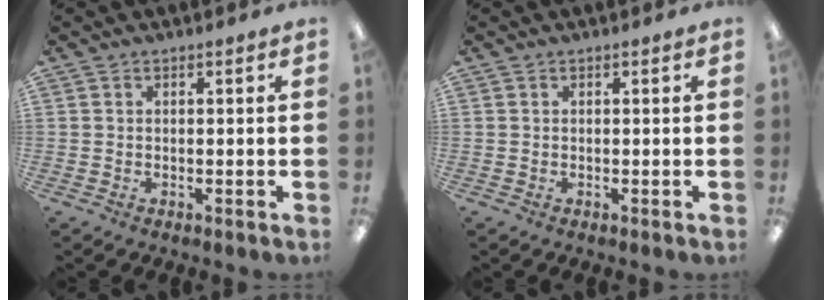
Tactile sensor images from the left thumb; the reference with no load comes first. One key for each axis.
{"total": 0.0}